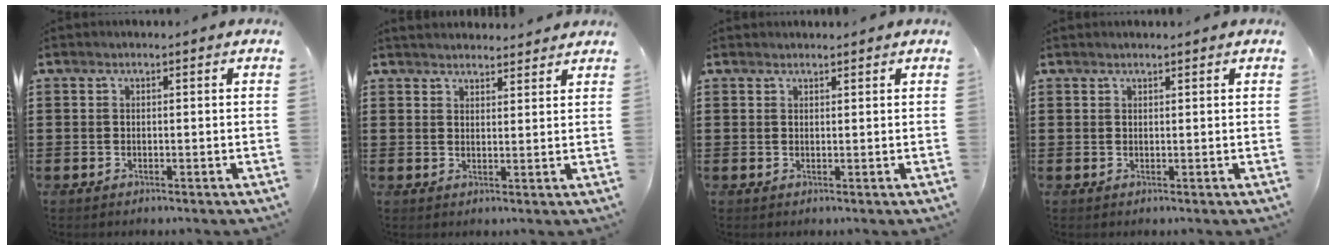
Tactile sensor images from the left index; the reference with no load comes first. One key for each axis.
{"total": 2.6, "fx": 2.6, "fy": 0.4, "fz": 0.0, "tx": -0.007, "ty": -0.004, "tz": 0.049}
{"total": 1.0, "fx": 1.0, "fy": 0.3, "fz": -0.1, "tx": -0.001, "ty": 0.000, "tz": 0.020}
{"total": 0.7, "fx": 0.7, "fy": 0.1, "fz": 0.1, "tx": -0.004, "ty": 0.000, "tz": 0.014}